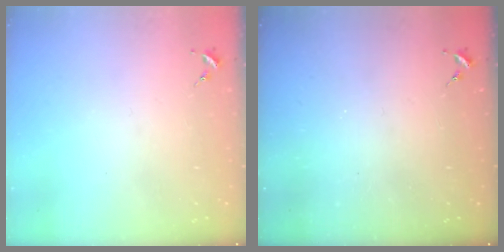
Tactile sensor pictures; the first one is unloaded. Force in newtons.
{"total": 0.0}